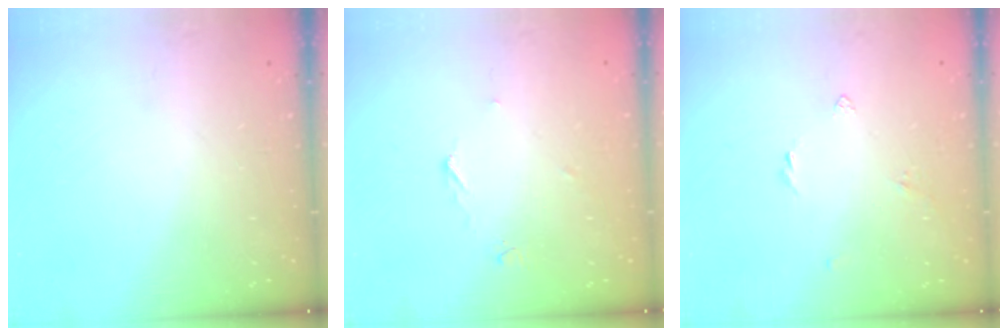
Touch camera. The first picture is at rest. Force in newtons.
{"total": 3.7, "press": 3.7, "slide": 0.4}
{"total": 2.8, "press": 2.7, "slide": 0.6}